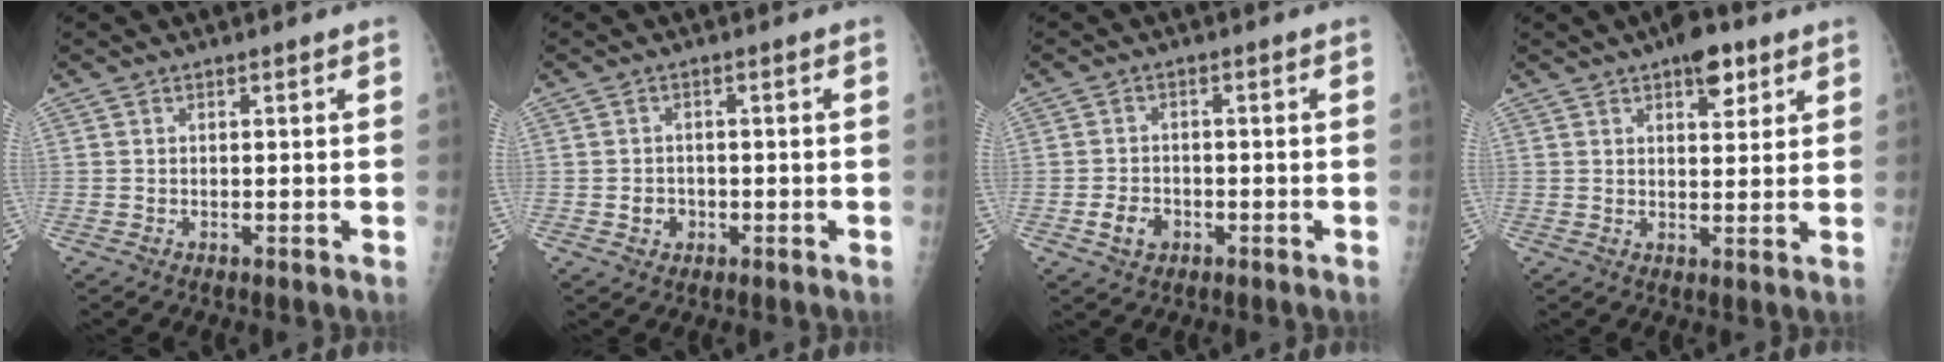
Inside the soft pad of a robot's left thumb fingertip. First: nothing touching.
{"total": 2.6, "force": [-0.7, 2.4, 0.9], "torque": [-0.001, 0.006, -0.007]}
{"total": 3.8, "force": [-1.5, 2.9, 1.9], "torque": [-0.025, 0.008, -0.023]}
{"total": 6.5, "force": [3.8, 3.0, 4.3], "torque": [-0.037, -0.015, 0.049]}